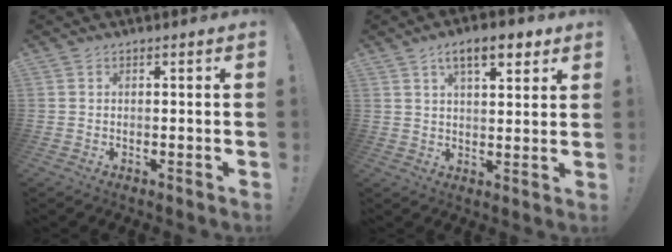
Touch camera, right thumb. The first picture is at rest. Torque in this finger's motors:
{"motor_torque": [0.50, 0.99, 0.60, 0.03, 0.00]}